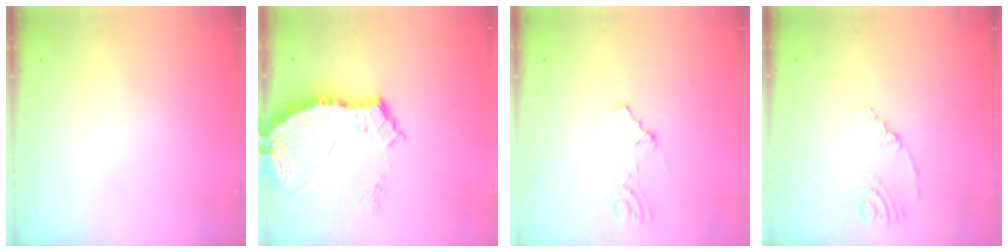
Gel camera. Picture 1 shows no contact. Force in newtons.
{"total": 8.3, "press": 8.3, "slide": 1.0}
{"total": 2.1, "press": 2.0, "slide": 0.3}
{"total": 2.4, "press": 2.1, "slide": 1.2}